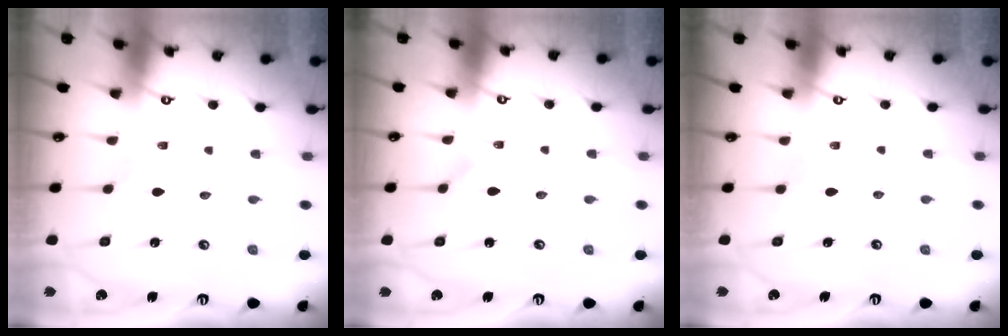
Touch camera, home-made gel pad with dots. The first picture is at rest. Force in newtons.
{"total": 2.4, "press": 2.4, "slide": 0.1}
{"total": 2.8, "press": 2.8, "slide": 0.3}